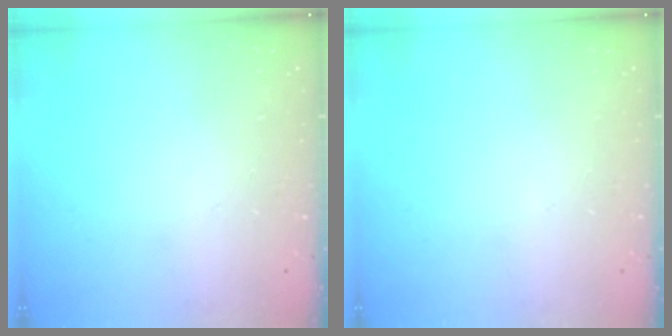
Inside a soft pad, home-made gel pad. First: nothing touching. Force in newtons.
{"total": 0.0}